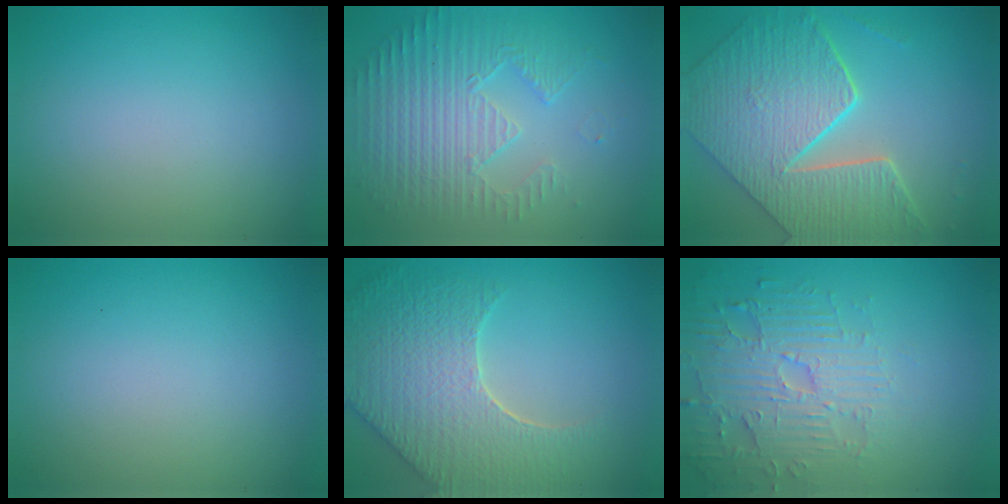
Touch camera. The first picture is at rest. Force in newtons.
{"total": 4.0, "press": 3.6, "slide": 1.7}
{"total": 9.3, "press": 6.7, "slide": 6.4}
{"total": 0.0}
{"total": 8.6, "press": 6.3, "slide": 5.9}
{"total": 4.5, "press": 4.1, "slide": 1.8}